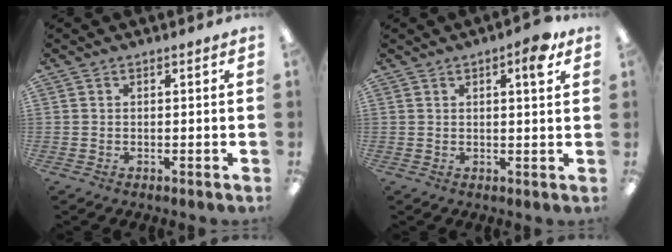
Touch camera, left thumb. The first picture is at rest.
{"total": 4.3, "force": [2.4, 1.1, 3.4], "torque": [-0.042, -0.008, 0.033]}